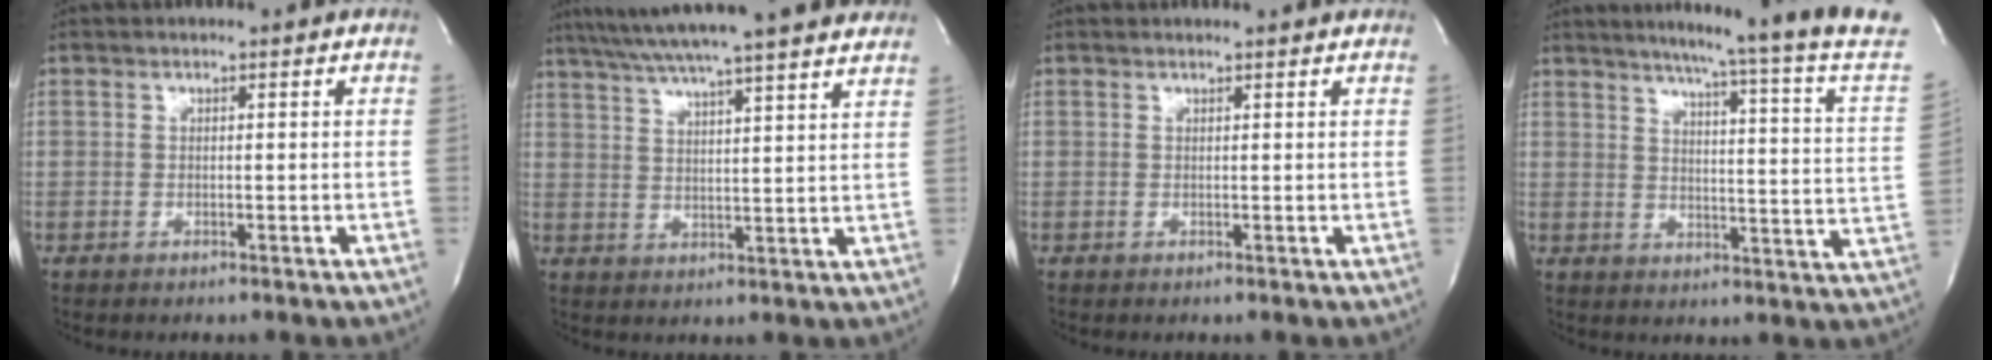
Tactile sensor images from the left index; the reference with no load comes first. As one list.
[{"total": 23.3, "force": [20.3, 0.6, 11.5], "torque": [-0.196, 0.016, 0.274]}, {"total": 2.5, "force": [2.4, 0.0, 0.4], "torque": [-0.012, 0.009, 0.025]}, {"total": 20.6, "force": [17.4, -3.2, 10.5], "torque": [-0.161, -0.080, 0.207]}]